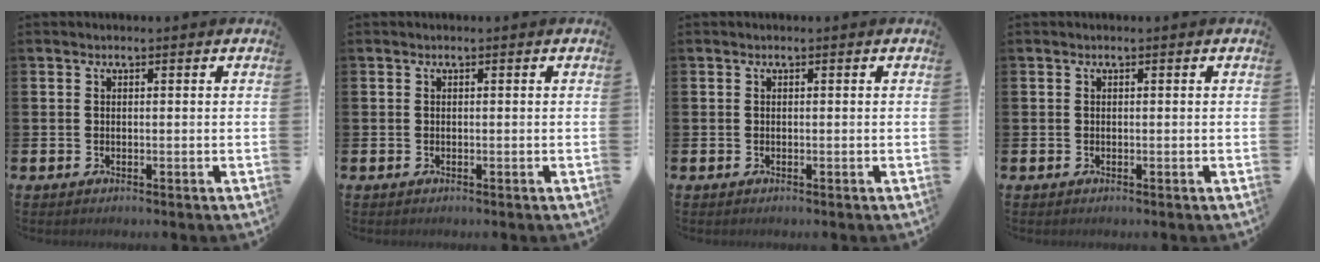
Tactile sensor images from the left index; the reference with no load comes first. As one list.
[{"total": 0.0}, {"total": 0.0}, {"total": 0.0}]